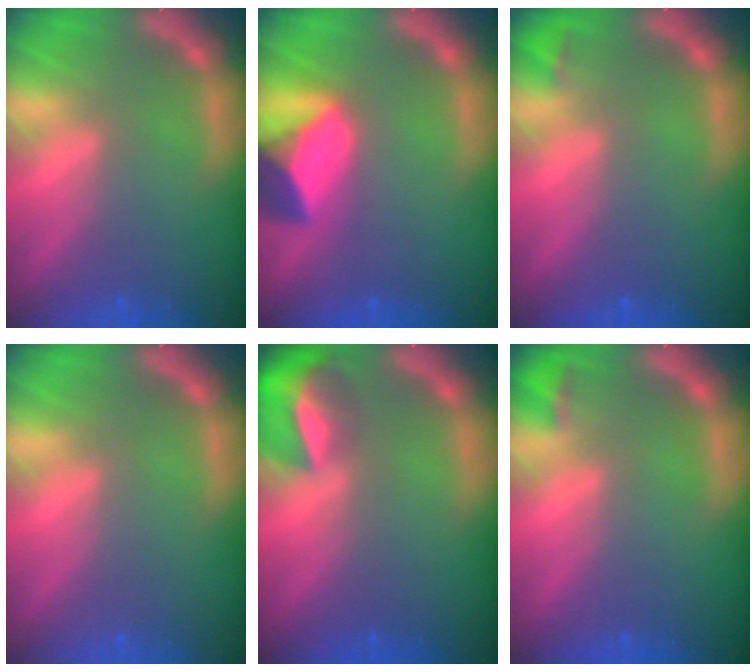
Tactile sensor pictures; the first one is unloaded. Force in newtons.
{"total": 7.5}
{"total": 0.9}
{"total": 0.0}
{"total": 6.9}
{"total": 1.4}